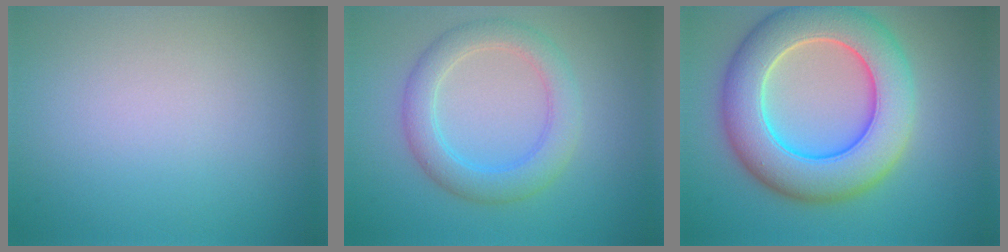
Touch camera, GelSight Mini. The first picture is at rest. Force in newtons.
{"total": 4.1, "press": 4.1, "slide": 0.3}
{"total": 10.1, "press": 10.0, "slide": 0.7}